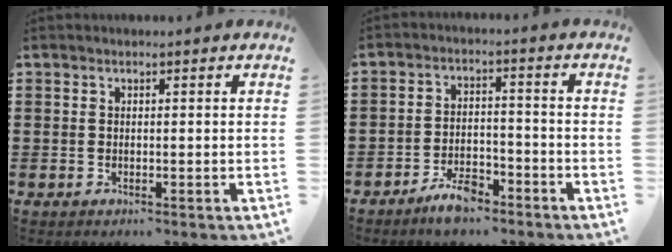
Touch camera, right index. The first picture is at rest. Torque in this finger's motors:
{"motor_torque": [2.14, 0.00, 0.31, 0.07]}